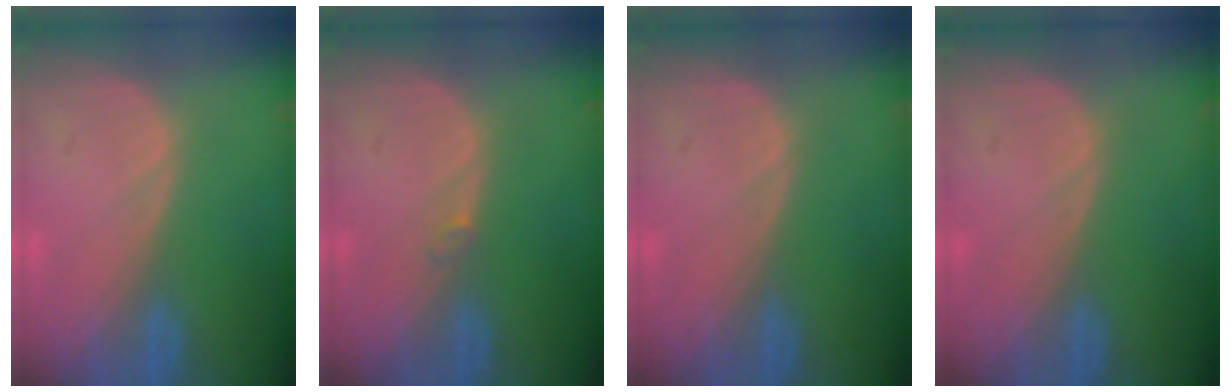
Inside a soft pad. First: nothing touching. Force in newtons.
{"total": 0.7, "press": 0.7, "slide": 0.2}
{"total": 0.0}
{"total": 0.0}